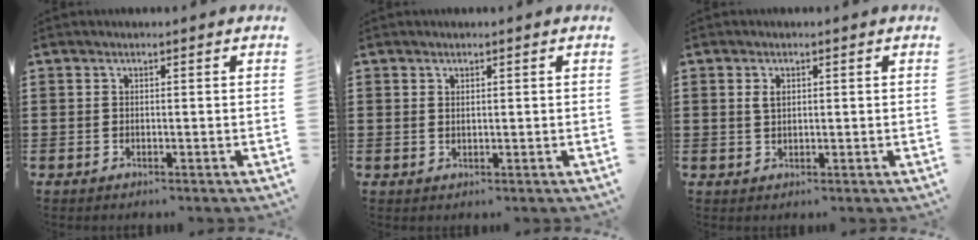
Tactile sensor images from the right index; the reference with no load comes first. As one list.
[{"total": 0.8, "force": [0.6, 0.5, 0.3], "torque": [-0.007, 0.003, 0.011]}, {"total": 1.8, "force": [0.7, 1.0, 1.4], "torque": [-0.030, 0.006, 0.011]}]